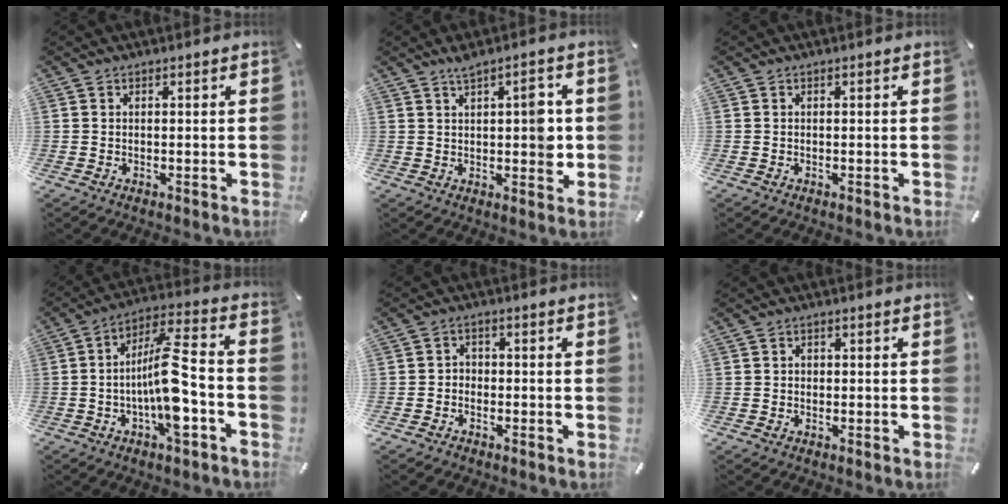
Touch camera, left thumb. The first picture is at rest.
{"total": 7.5, "force": [1.6, 3.2, 6.6], "torque": [-0.081, -0.007, 0.020]}
{"total": 0.0}
{"total": 14.4, "force": [-3.9, 4.3, 13.1], "torque": [-0.235, 0.008, -0.068]}
{"total": 2.8, "force": [-1.7, 2.1, 0.6], "torque": [-0.010, 0.014, -0.037]}
{"total": 1.1, "force": [-0.3, 1.0, 0.5], "torque": [-0.009, 0.005, -0.008]}